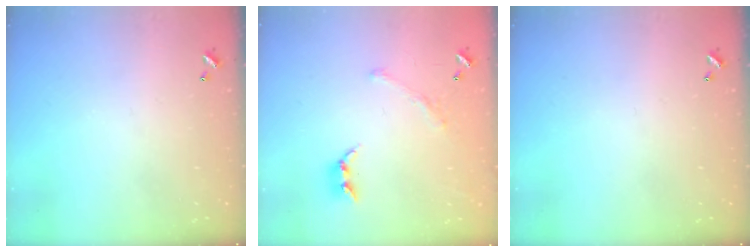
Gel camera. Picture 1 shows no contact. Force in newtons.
{"total": 1.6, "press": 1.1, "slide": 1.1}
{"total": 0.0}